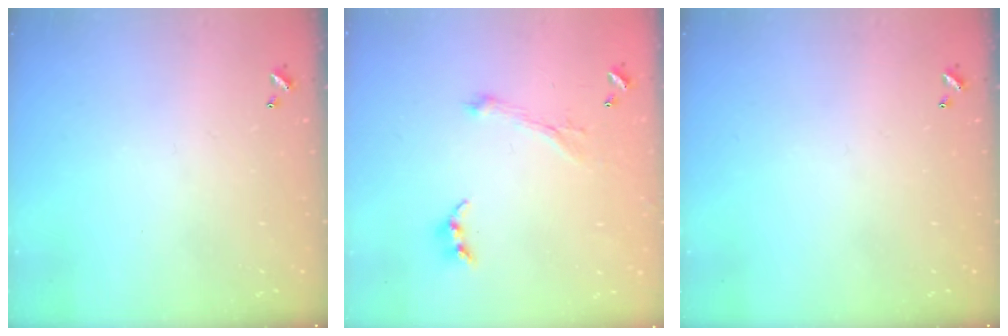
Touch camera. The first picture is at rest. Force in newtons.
{"total": 0.9, "press": 0.4, "slide": 0.8}
{"total": 0.0}